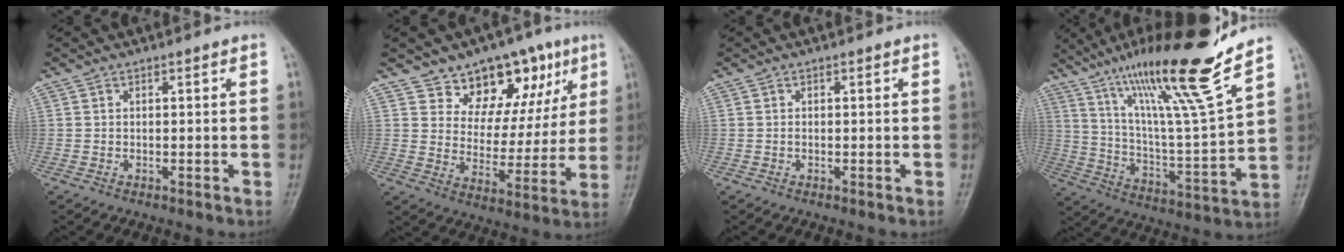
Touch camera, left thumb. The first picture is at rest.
{"total": 15.2, "force": [9.0, 9.6, 7.7], "torque": [-0.045, -0.038, 0.140]}
{"total": 0.0}
{"total": 22.4, "force": [15.6, 1.2, 16.0], "torque": [-0.244, -0.071, 0.271]}